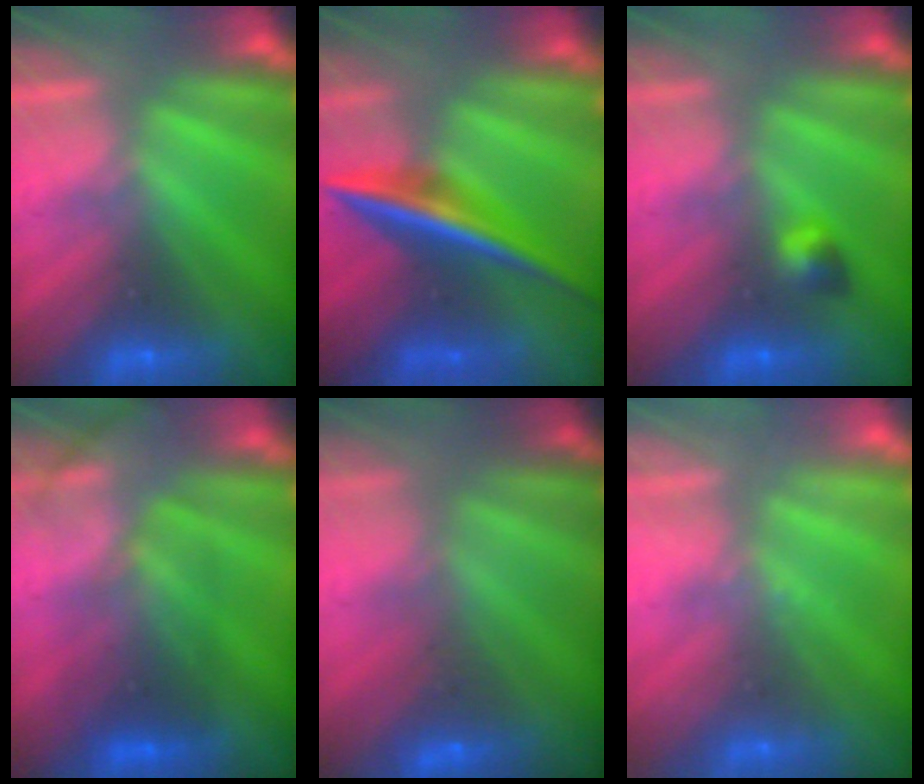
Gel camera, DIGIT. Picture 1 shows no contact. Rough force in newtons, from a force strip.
{"total": 6.9}
{"total": 2.7}
{"total": 2.6}
{"total": 2.4}
{"total": 2.3}